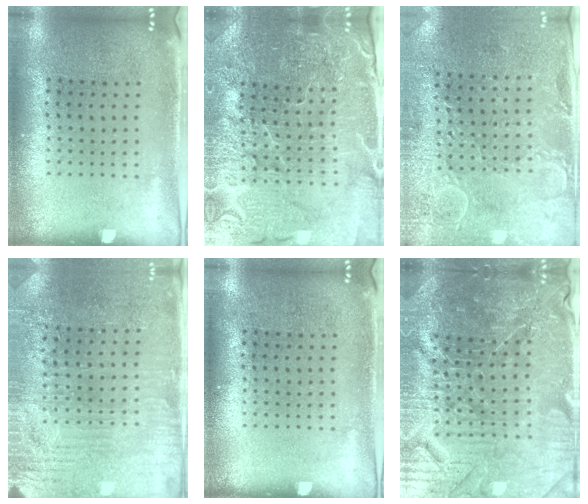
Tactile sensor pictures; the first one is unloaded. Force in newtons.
{"total": 5.0, "press": 4.7, "slide": 1.8}
{"total": 2.8, "press": 2.7, "slide": 0.8}
{"total": 3.2, "press": 3.1, "slide": 0.7}
{"total": 0.0}
{"total": 5.9, "press": 5.5, "slide": 2.2}